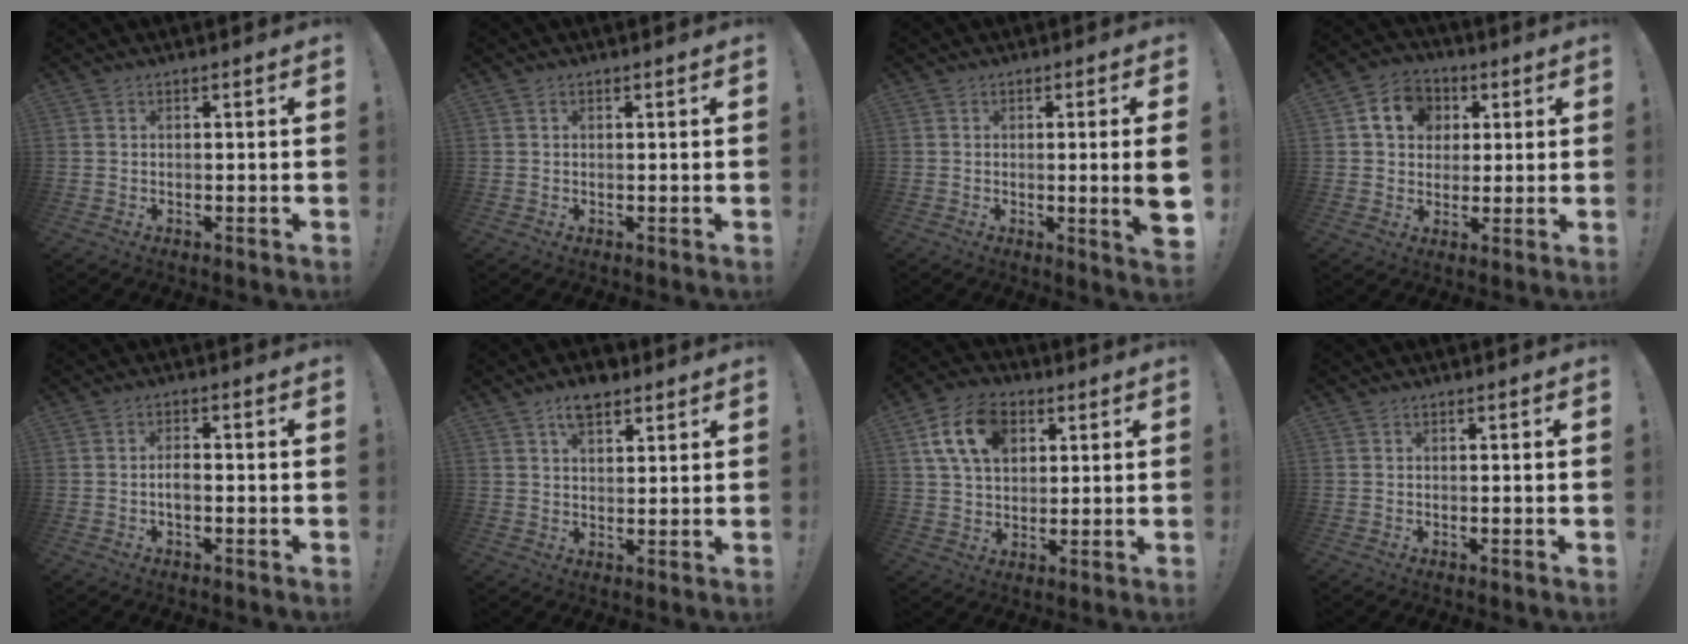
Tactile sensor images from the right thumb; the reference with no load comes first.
{"total": 0.0}
{"total": 6.8, "force": [-0.5, -0.3, 6.8], "torque": [-0.094, -0.011, -0.010]}
{"total": 10.5, "force": [2.9, 9.0, 4.5], "torque": [-0.066, 0.004, 0.060]}
{"total": 2.8, "force": [-0.9, 1.4, 2.3], "torque": [-0.049, 0.001, -0.019]}
{"total": 6.9, "force": [4.5, 3.7, 3.7], "torque": [-0.051, -0.015, 0.081]}
{"total": 14.5, "force": [5.6, 10.0, 8.8], "torque": [-0.148, -0.006, 0.109]}
{"total": 0.9, "force": [-0.2, -0.4, 0.8], "torque": [-0.014, -0.002, -0.004]}